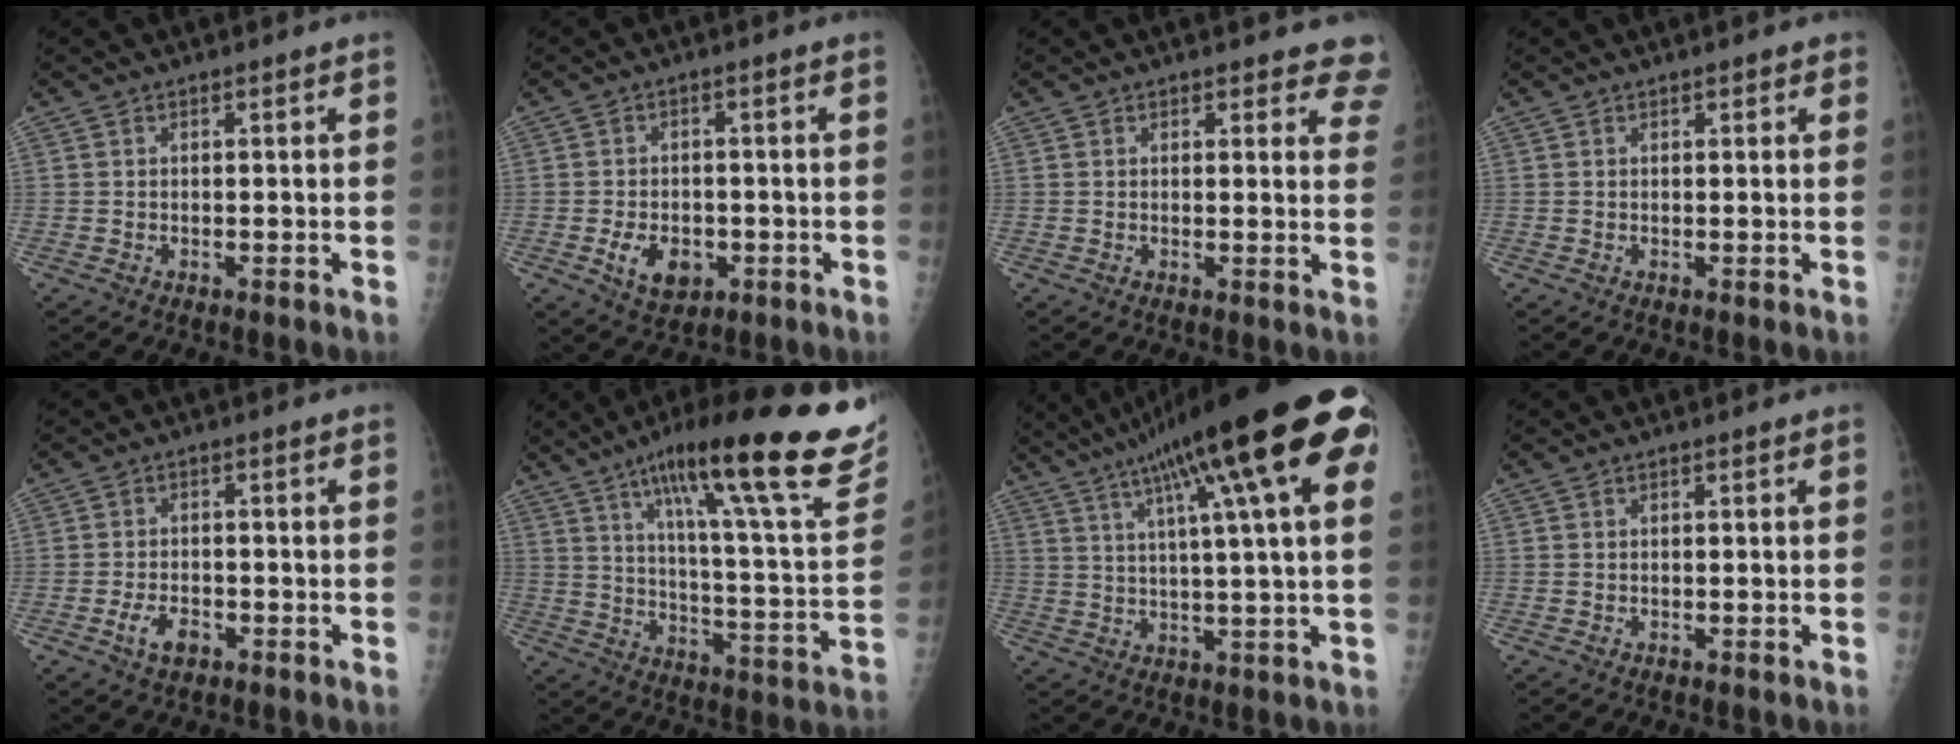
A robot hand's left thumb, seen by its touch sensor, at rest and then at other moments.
{"total": 6.6, "force": [-2.2, 4.5, 4.3], "torque": [-0.059, 0.003, -0.026]}
{"total": 7.0, "force": [6.2, 2.7, 1.6], "torque": [0.034, -0.023, 0.043]}
{"total": 1.5, "force": [0.9, 0.7, 1.0], "torque": [-0.001, -0.001, 0.007]}
{"total": 4.2, "force": [-2.1, 2.4, 2.8], "torque": [-0.048, 0.010, -0.035]}
{"total": 31.0, "force": [18.8, 5.4, 24.1], "torque": [-0.325, -0.043, 0.278]}
{"total": 25.4, "force": [11.4, 4.0, 22.3], "torque": [-0.329, 0.019, 0.161]}
{"total": 0.0}